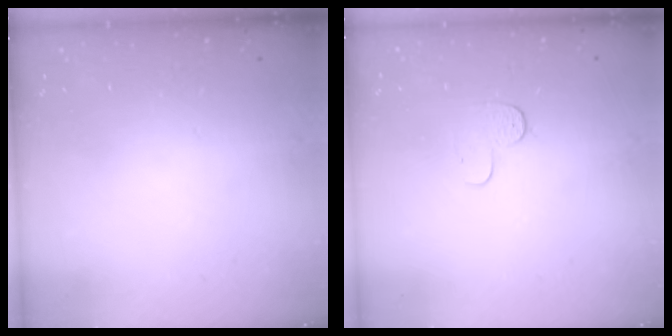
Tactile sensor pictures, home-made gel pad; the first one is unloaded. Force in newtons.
{"total": 3.9, "press": 3.8, "slide": 0.4}